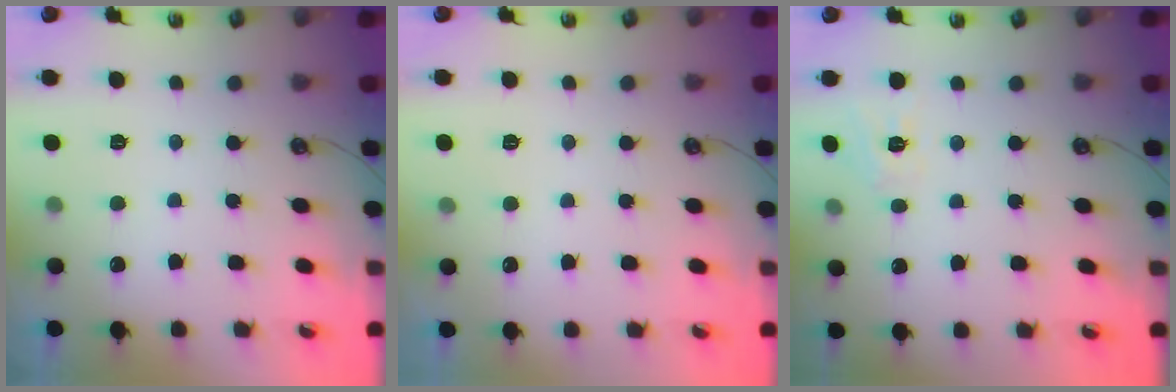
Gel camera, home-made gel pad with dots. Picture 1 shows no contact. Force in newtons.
{"total": 0.5, "press": 0.5, "slide": 0.2}
{"total": 5.3, "press": 5.3, "slide": 0.4}